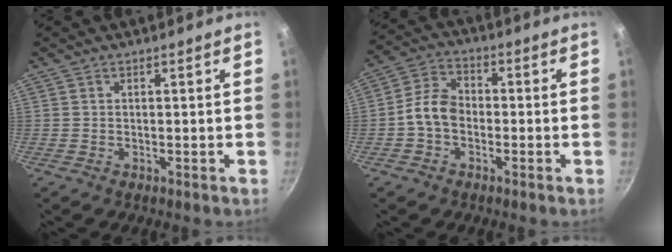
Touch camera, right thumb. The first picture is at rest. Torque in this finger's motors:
{"motor_torque": [1.25, 1.21, 0.69, -0.56, 0.05]}